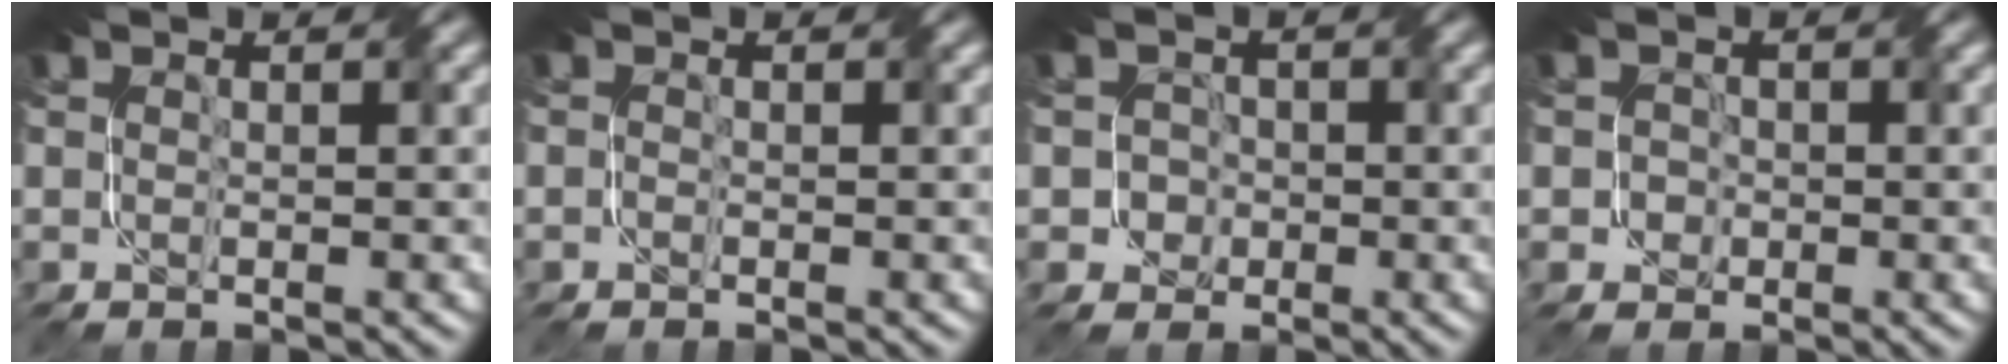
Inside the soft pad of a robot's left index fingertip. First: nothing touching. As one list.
[{"total": 0.6, "force": [-0.6, -0.2, 0.0], "torque": [0.002, 0.001, -0.016]}, {"total": 2.4, "force": [-1.2, 2.1, 0.1], "torque": [0.016, 0.019, -0.031]}, {"total": 1.3, "force": [-0.6, 1.1, 0.2], "torque": [0.011, 0.010, -0.016]}]